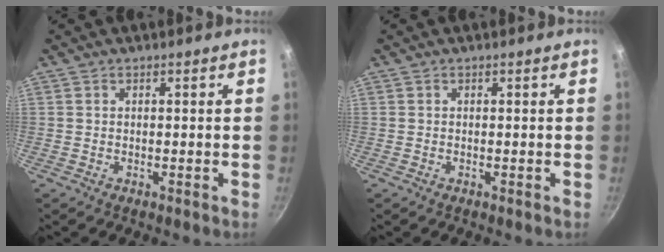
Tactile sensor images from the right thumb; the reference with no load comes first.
{"total": 0.0}